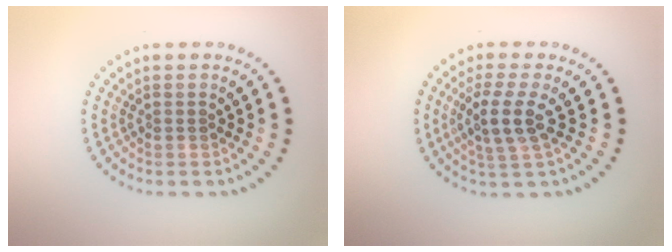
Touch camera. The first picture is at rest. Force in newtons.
{"total": 3.2, "press": 2.8, "slide": 1.5}